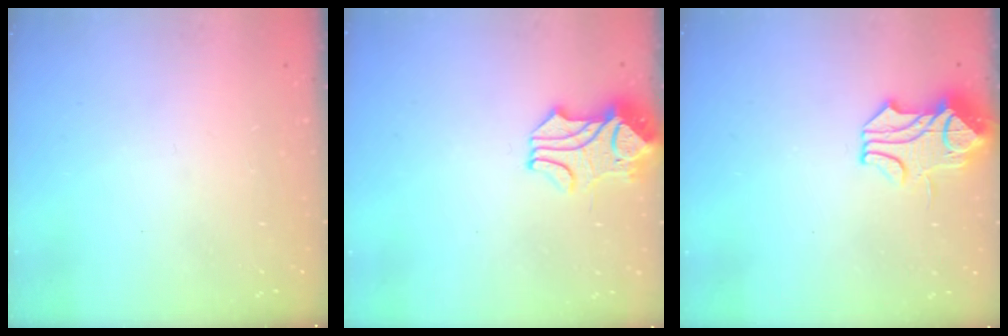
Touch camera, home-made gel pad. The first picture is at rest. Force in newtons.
{"total": 2.3, "press": 2.0, "slide": 1.1}
{"total": 1.4, "press": 0.3, "slide": 1.3}